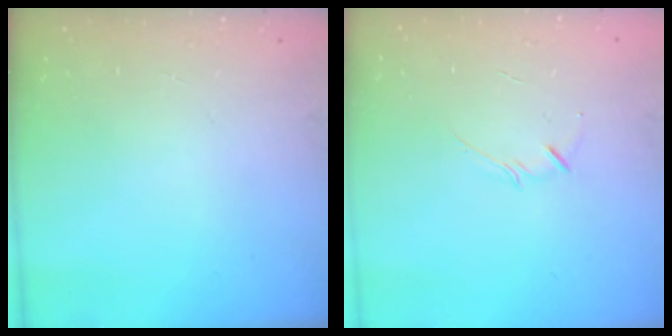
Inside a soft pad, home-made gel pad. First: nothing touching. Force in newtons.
{"total": 2.5, "press": 2.4, "slide": 0.5}